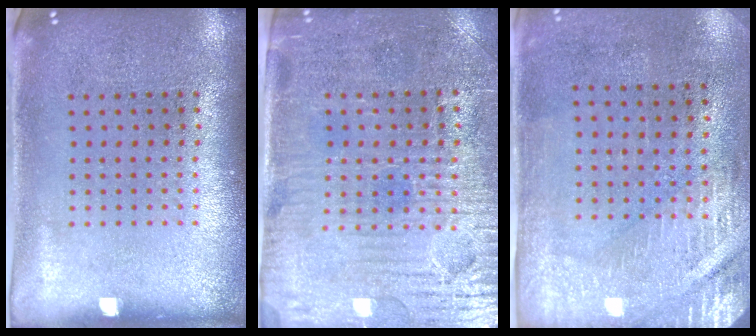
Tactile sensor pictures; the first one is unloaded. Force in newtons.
{"total": 3.8, "press": 3.5, "slide": 1.4}
{"total": 2.9, "press": 2.5, "slide": 1.4}